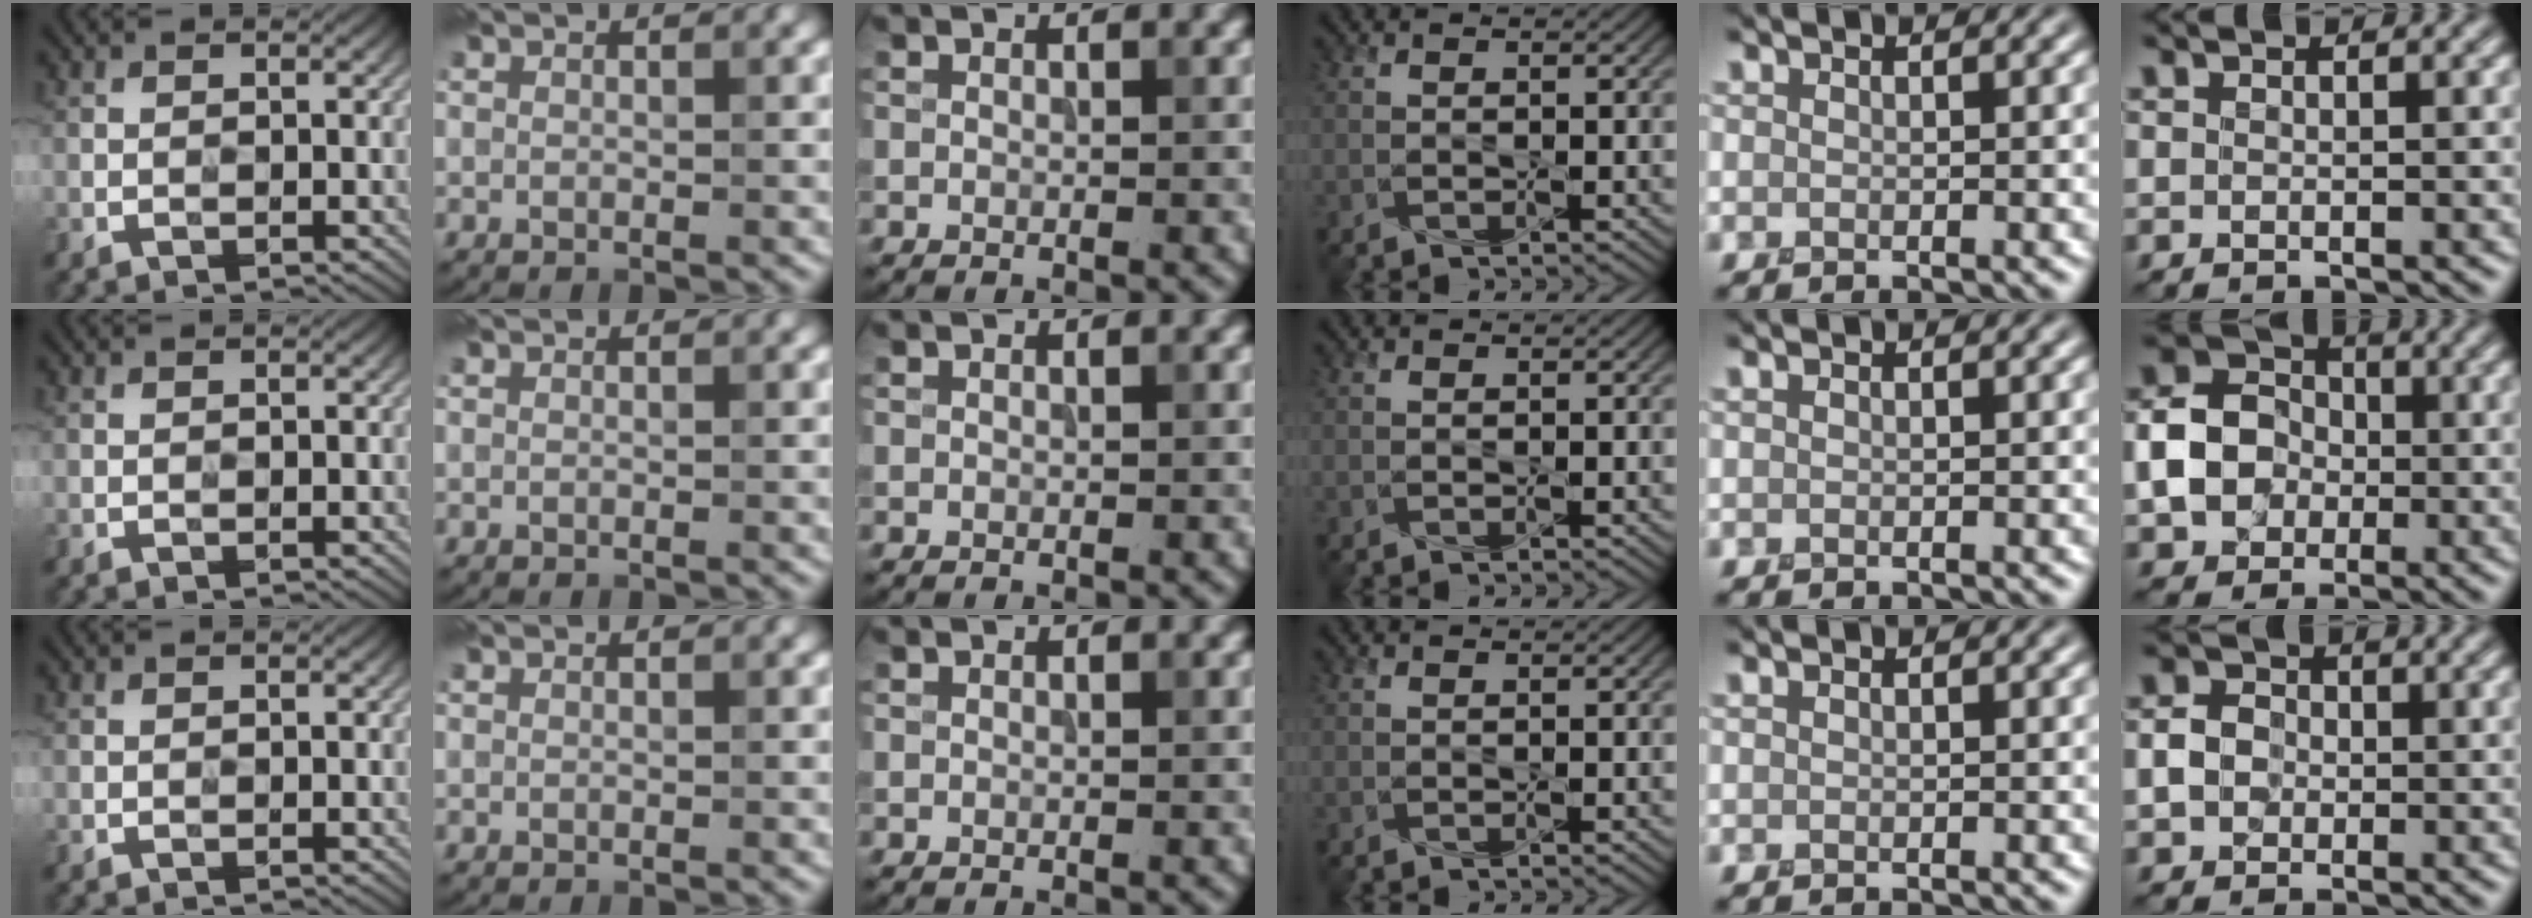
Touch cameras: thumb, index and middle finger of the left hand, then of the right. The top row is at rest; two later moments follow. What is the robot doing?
{"motion": "press", "object": "button"}